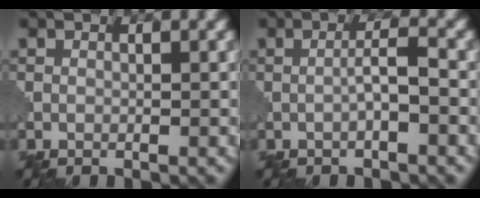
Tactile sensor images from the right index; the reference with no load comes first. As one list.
[{"total": 2.0, "force": [-0.5, 0.2, 1.9], "torque": [-0.036, 0.007, -0.013]}]